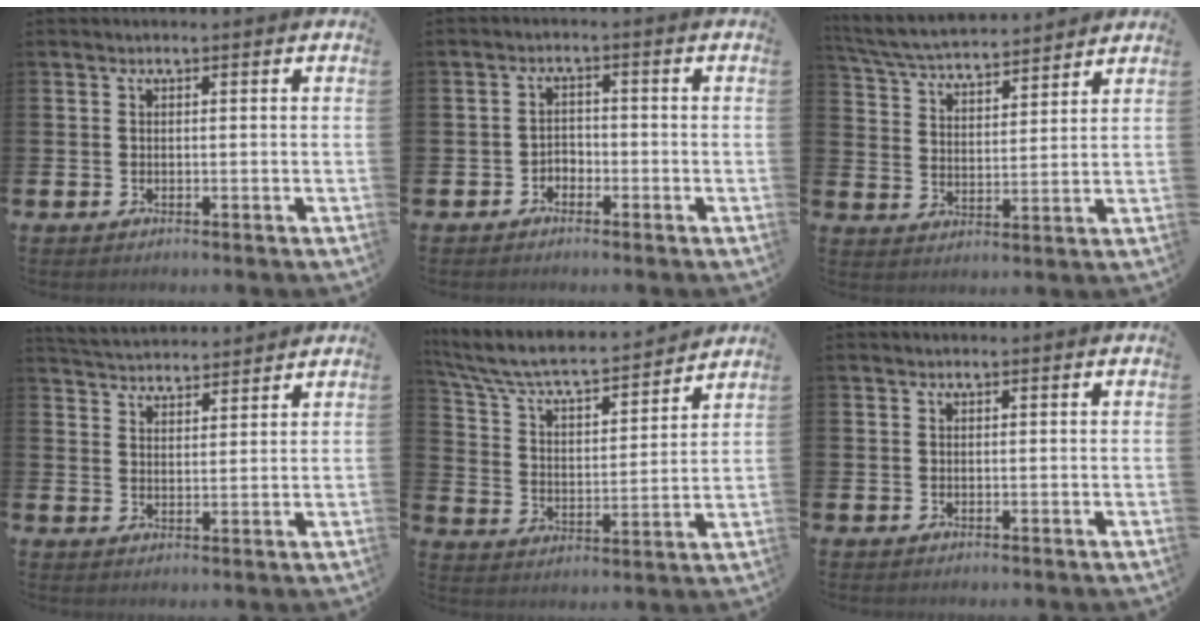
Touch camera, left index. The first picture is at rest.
{"total": 1.9, "force": [-1.6, 1.0, 0.0], "torque": [-0.013, 0.006, -0.034]}
{"total": 5.3, "force": [5.3, 0.4, 0.9], "torque": [-0.045, -0.036, 0.091]}
{"total": 4.2, "force": [4.2, 0.4, -0.2], "torque": [-0.017, -0.022, 0.078]}
{"total": 7.5, "force": [6.8, 1.5, 2.7], "torque": [-0.089, -0.052, 0.114]}
{"total": 0.0}